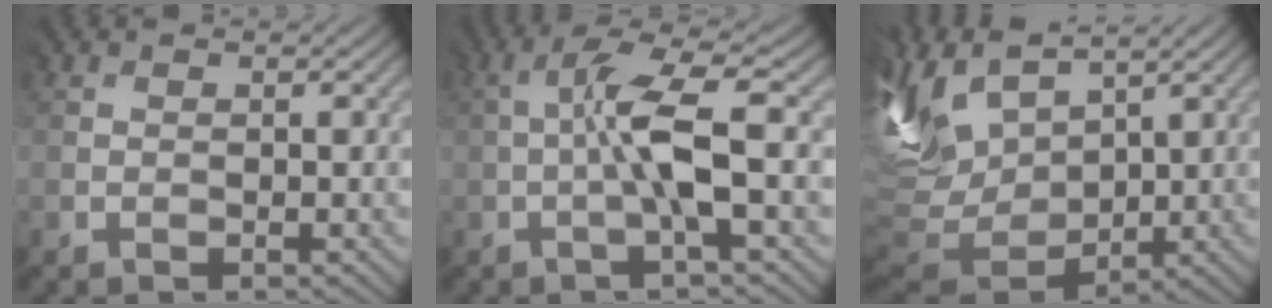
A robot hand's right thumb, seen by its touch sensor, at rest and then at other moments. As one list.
[{"total": 6.3, "force": [-0.6, 1.1, 6.2], "torque": [-0.113, 0.019, -0.020]}, {"total": 12.9, "force": [4.7, 8.6, 8.4], "torque": [-0.245, 0.022, 0.080]}]